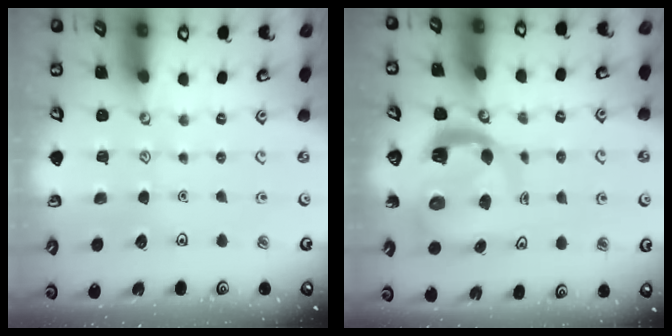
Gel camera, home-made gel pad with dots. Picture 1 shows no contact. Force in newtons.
{"total": 8.0, "press": 7.9, "slide": 1.0}